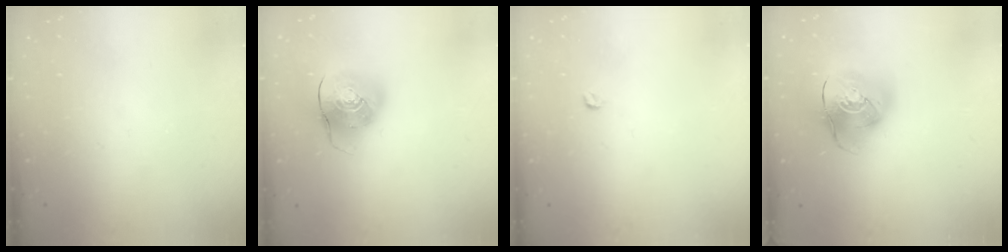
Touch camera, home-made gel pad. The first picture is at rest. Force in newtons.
{"total": 10.6, "press": 10.5, "slide": 1.8}
{"total": 3.0, "press": 2.9, "slide": 0.4}
{"total": 15.6, "press": 15.5, "slide": 2.4}